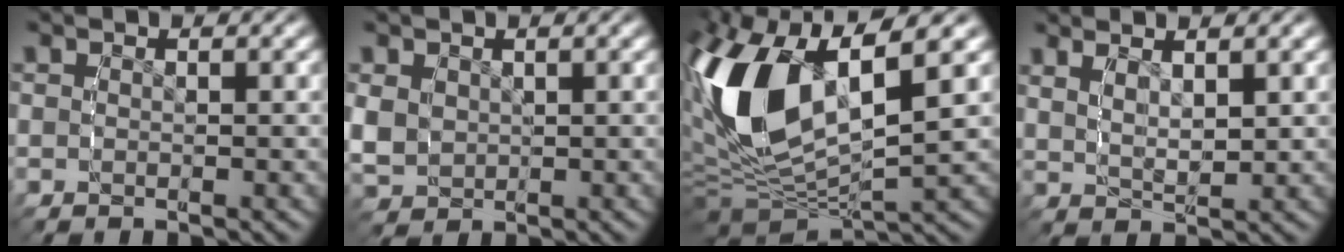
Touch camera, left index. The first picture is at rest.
{"total": 4.6, "force": [-0.2, 4.3, 1.7], "torque": [-0.068, -0.023, 0.006]}
{"total": 12.4, "force": [0.7, 7.4, 9.9], "torque": [-0.236, -0.027, 0.017]}
{"total": 4.9, "force": [1.5, 3.3, 3.3], "torque": [-0.063, 0.003, 0.016]}